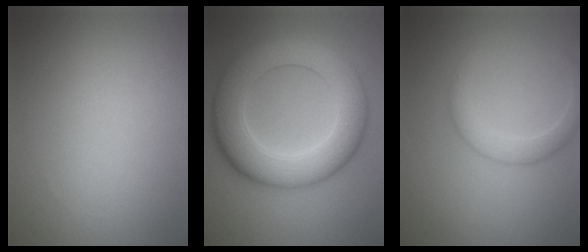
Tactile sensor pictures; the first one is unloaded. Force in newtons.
{"total": 9.5, "press": 9.5, "slide": 0.6}
{"total": 2.4, "press": 2.4, "slide": 0.1}